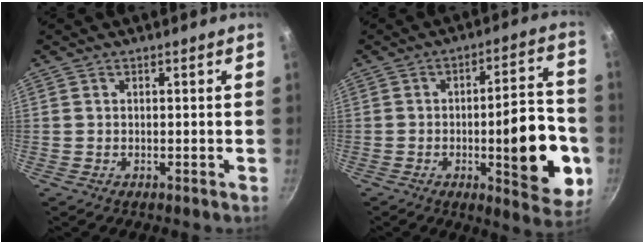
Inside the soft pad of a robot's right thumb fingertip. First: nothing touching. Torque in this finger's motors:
{"motor_torque": [0.02, 0.91, 1.08, -0.04, 0.12]}